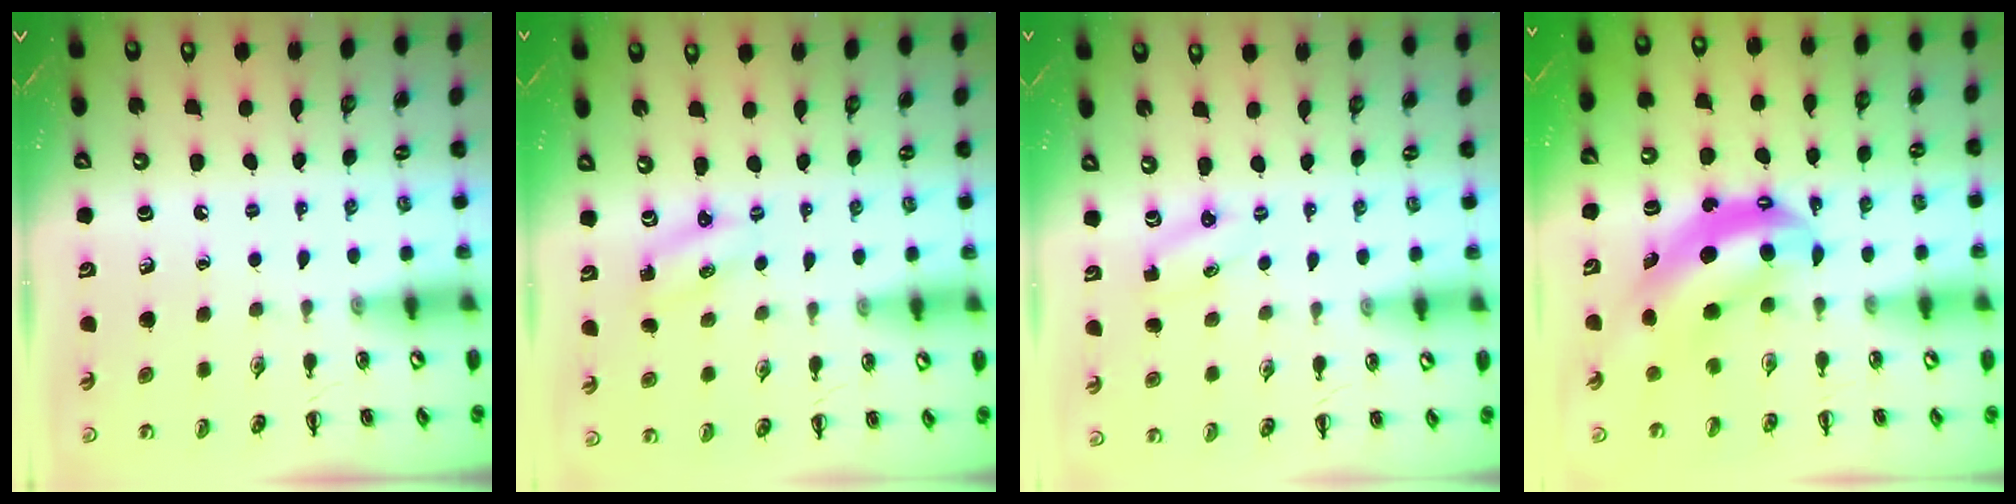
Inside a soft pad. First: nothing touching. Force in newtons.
{"total": 1.4, "press": 1.3, "slide": 0.3}
{"total": 2.2, "press": 2.1, "slide": 0.6}
{"total": 8.1, "press": 7.9, "slide": 1.7}